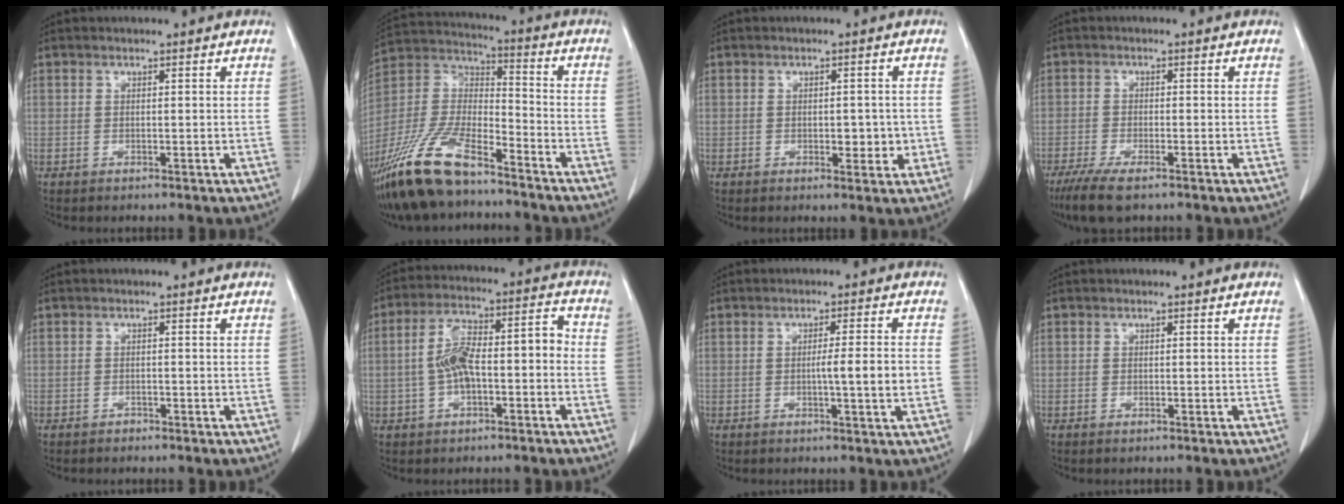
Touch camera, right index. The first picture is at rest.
{"total": 18.5, "force": [-13.7, 5.5, 11.1], "torque": [-0.252, -0.012, -0.259]}
{"total": 3.4, "force": [-0.6, 1.8, 2.8], "torque": [-0.031, 0.001, -0.002]}
{"total": 6.5, "force": [-4.5, 1.3, 4.5], "torque": [-0.083, -0.017, -0.074]}
{"total": 0.6, "force": [-0.6, 0.3, 0.0], "torque": [-0.003, 0.001, -0.011]}
{"total": 9.9, "force": [-1.7, 3.8, 9.0], "torque": [-0.170, 0.048, -0.024]}
{"total": 4.9, "force": [-0.6, -0.5, 4.9], "torque": [-0.074, -0.003, -0.010]}
{"total": 0.0}